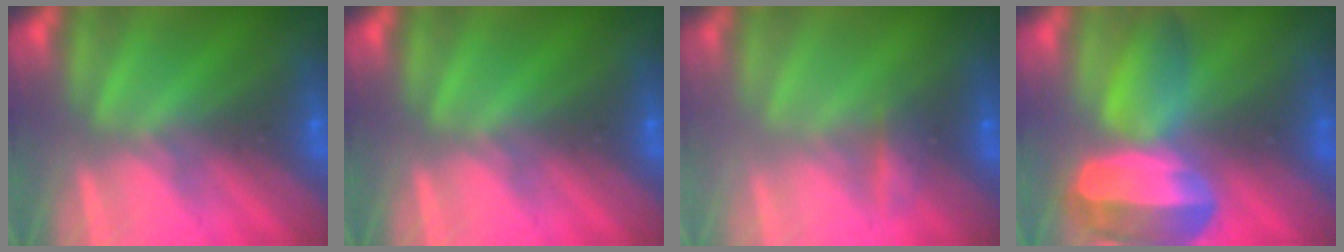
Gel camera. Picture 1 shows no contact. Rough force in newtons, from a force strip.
{"total": 0.0}
{"total": 2.2}
{"total": 7.0}